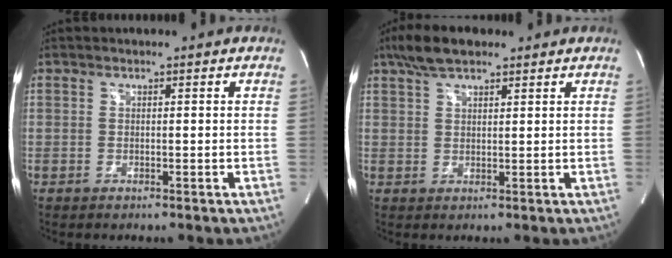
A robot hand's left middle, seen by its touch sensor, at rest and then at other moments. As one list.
[{"total": 5.8, "force": [4.3, 2.0, 3.4], "torque": [-0.076, 0.018, 0.080]}]